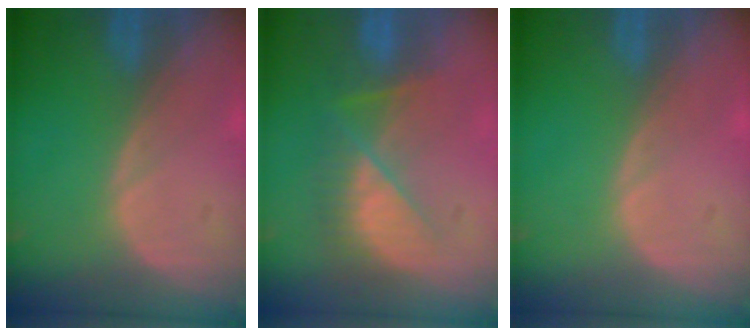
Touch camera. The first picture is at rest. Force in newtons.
{"total": 8.0, "press": 7.1, "slide": 3.6}
{"total": 0.0}